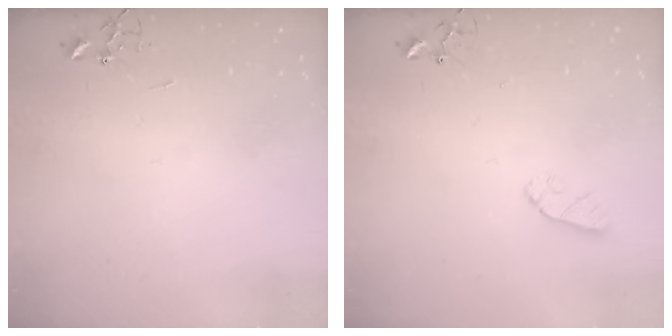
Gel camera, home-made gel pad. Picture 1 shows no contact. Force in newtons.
{"total": 6.0, "press": 6.0, "slide": 0.3}